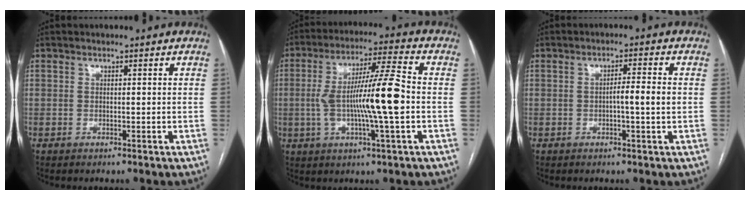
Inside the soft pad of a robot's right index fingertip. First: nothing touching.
{"total": 12.9, "force": [-1.1, 0.2, 12.8], "torque": [-0.238, 0.009, -0.023]}
{"total": 3.4, "force": [-0.4, -0.2, 3.4], "torque": [-0.053, 0.002, -0.007]}